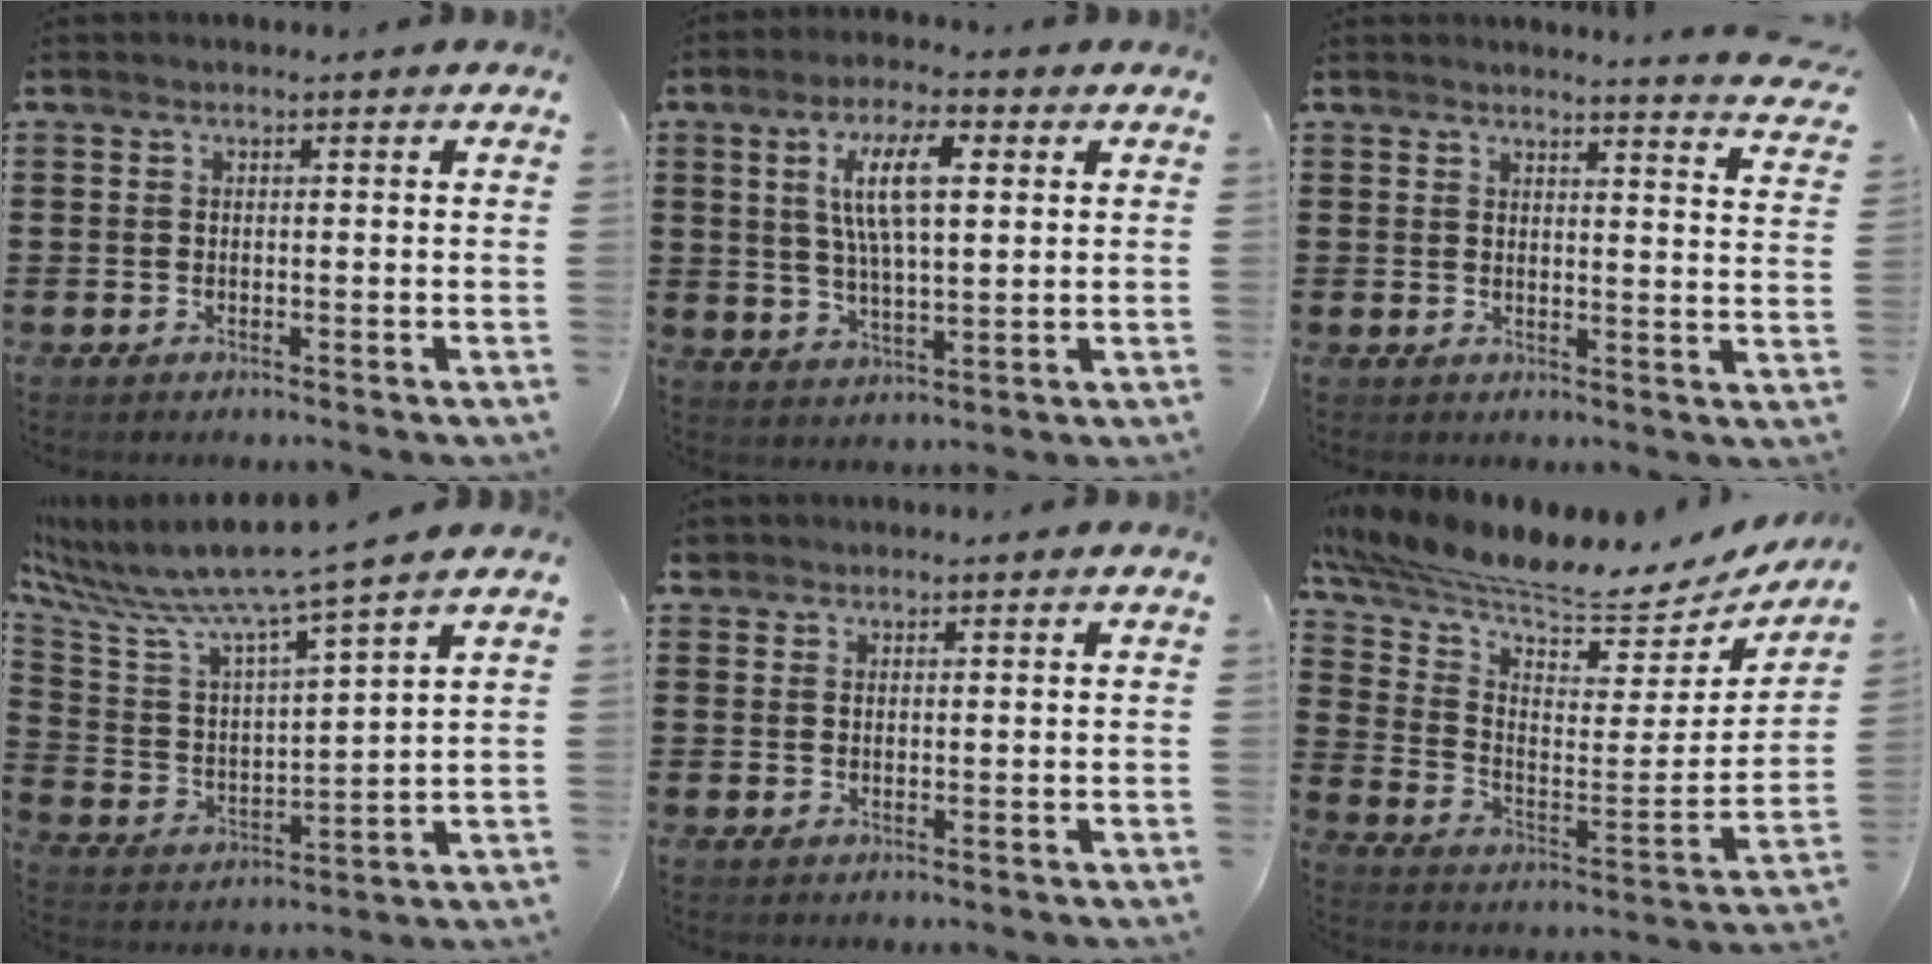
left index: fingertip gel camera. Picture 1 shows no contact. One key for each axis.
{"total": 9.4, "fx": 3.1, "fy": 3.3, "fz": 8.3, "tx": -0.161, "ty": 0.011, "tz": 0.050}
{"total": 3.1, "fx": 2.9, "fy": -0.7, "fz": 0.6, "tx": -0.019, "ty": -0.024, "tz": 0.047}
{"total": 7.8, "fx": 6.9, "fy": -0.4, "fz": 3.5, "tx": -0.102, "ty": -0.060, "tz": 0.108}
{"total": 1.0, "fx": 0.8, "fy": 0.6, "fz": 0.0, "tx": -0.004, "ty": 0.004, "tz": 0.016}
{"total": 7.2, "fx": 6.4, "fy": 0.4, "fz": 3.2, "tx": -0.093, "ty": -0.067, "tz": 0.105}